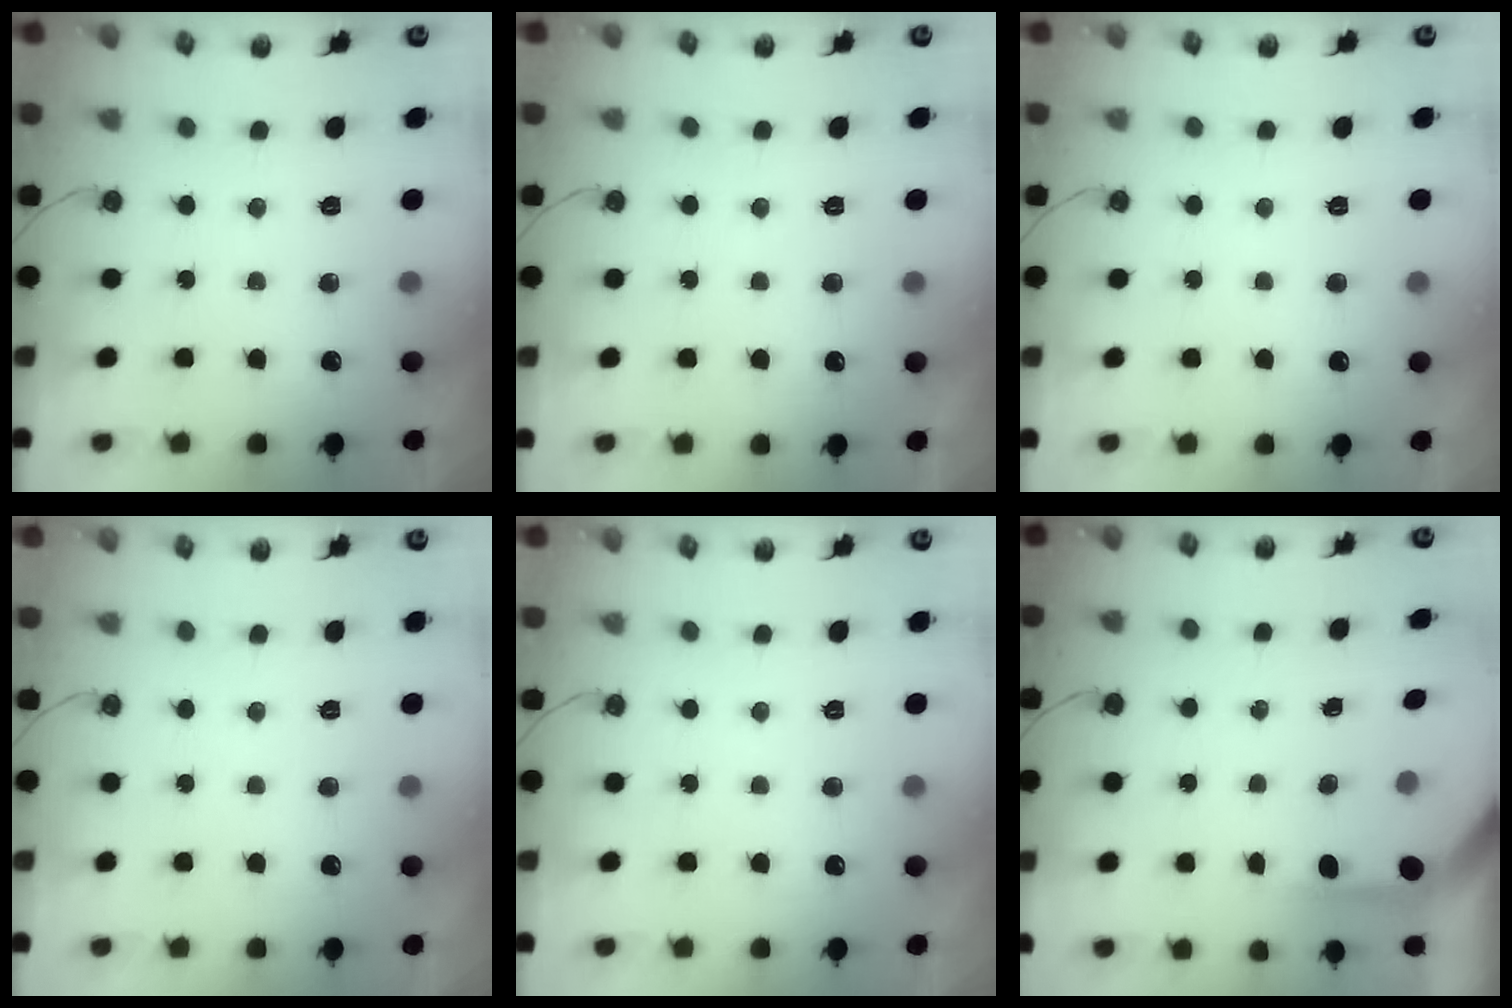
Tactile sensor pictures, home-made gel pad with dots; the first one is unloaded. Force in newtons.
{"total": 0.0}
{"total": 0.0}
{"total": 0.0}
{"total": 0.0}
{"total": 3.8, "press": 3.8, "slide": 0.4}